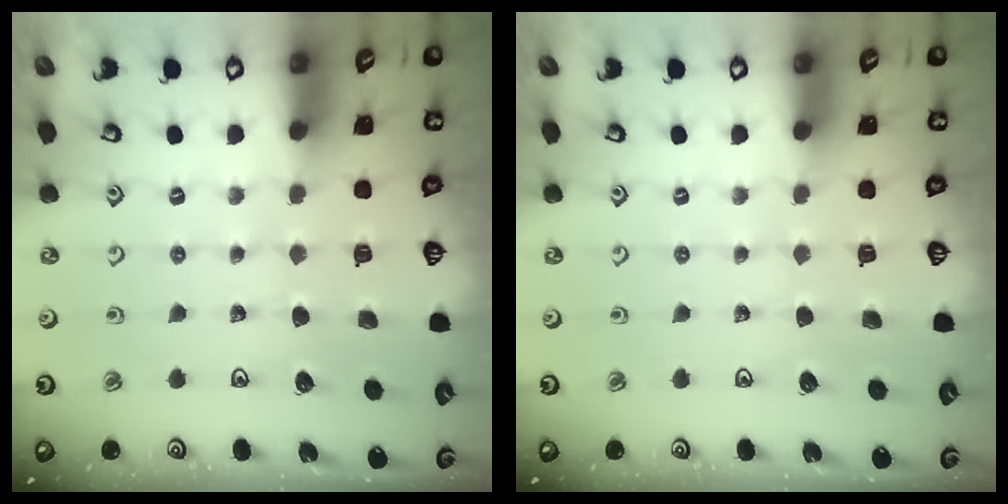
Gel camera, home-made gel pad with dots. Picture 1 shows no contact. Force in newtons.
{"total": 0.0}